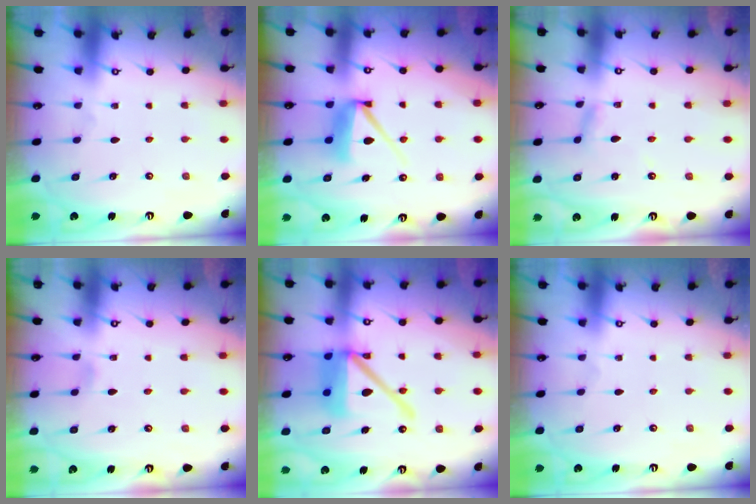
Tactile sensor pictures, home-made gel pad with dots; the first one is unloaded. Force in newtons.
{"total": 11.2, "press": 11.2, "slide": 0.7}
{"total": 3.4, "press": 3.4, "slide": 0.3}
{"total": 2.5, "press": 2.5, "slide": 0.2}
{"total": 16.4, "press": 16.2, "slide": 2.3}
{"total": 0.0}